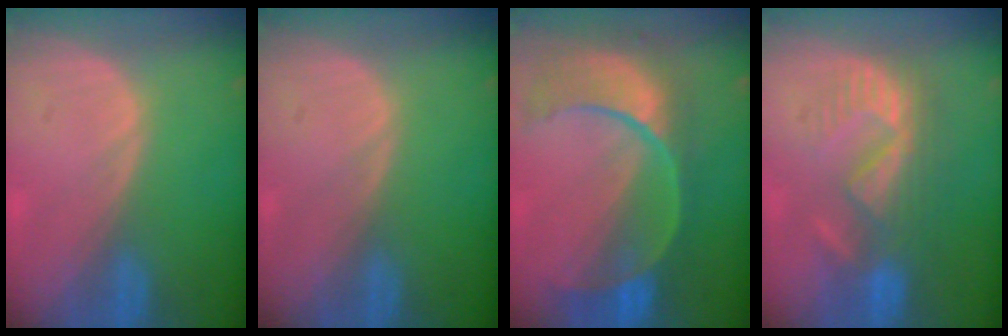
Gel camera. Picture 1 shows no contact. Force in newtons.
{"total": 0.0}
{"total": 11.2, "press": 9.4, "slide": 6.1}
{"total": 8.6, "press": 8.1, "slide": 2.9}